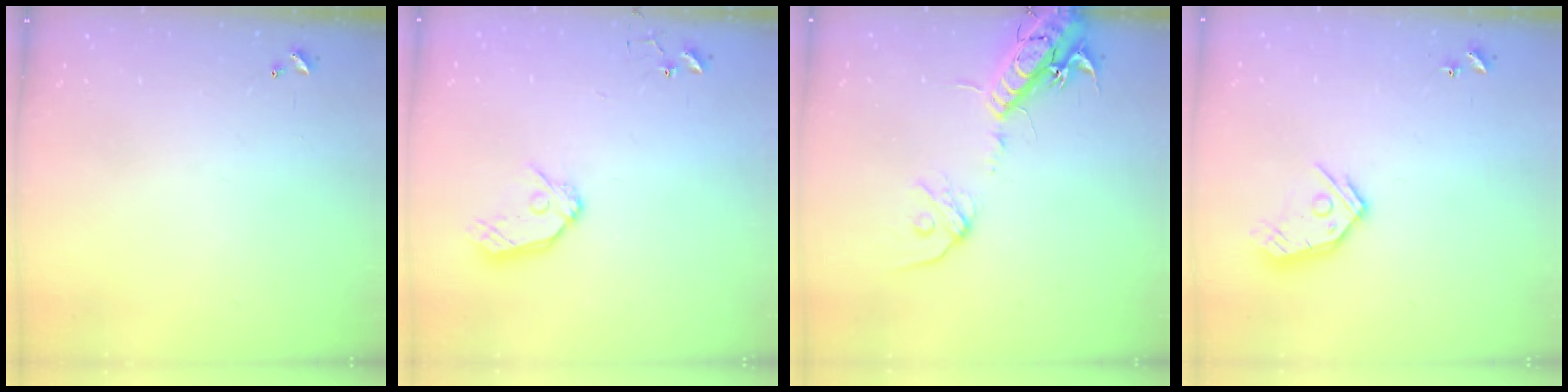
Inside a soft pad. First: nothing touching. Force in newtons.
{"total": 11.0, "press": 10.9, "slide": 1.1}
{"total": 17.2, "press": 16.9, "slide": 3.1}
{"total": 11.0, "press": 10.9, "slide": 1.2}